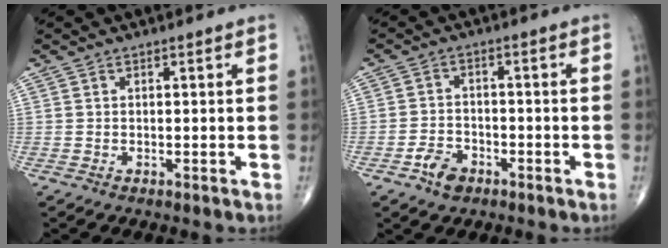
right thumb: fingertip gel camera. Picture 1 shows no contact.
{"total": 4.6, "force": [-2.7, 3.0, 2.2], "torque": [-0.030, 0.017, -0.048]}